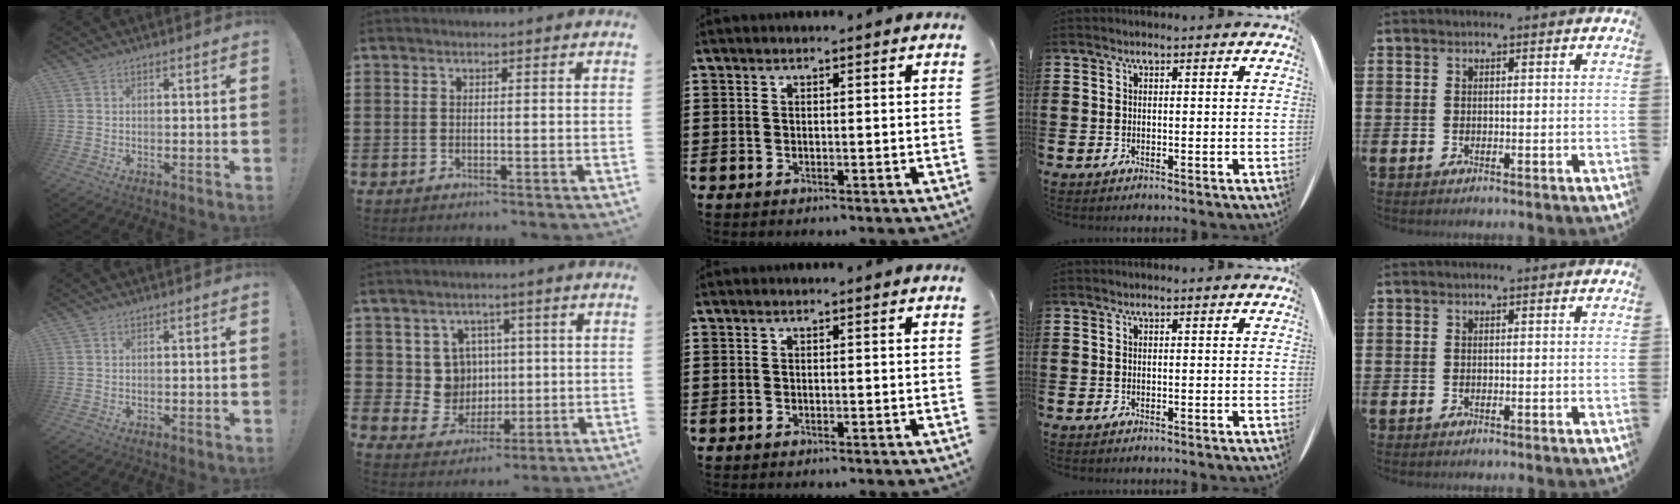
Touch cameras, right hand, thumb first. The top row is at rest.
{"index": {"total": 6.9, "force": [1.9, 6.3, 2.1], "torque": [-0.056, 0.001, 0.038]}}